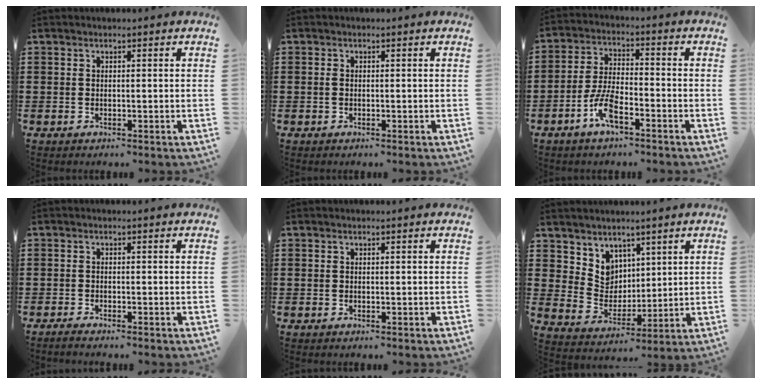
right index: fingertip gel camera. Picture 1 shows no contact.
{"total": 0.7, "force": [-0.1, 0.3, 0.6], "torque": [-0.014, 0.001, -0.003]}
{"total": 6.5, "force": [-3.7, 2.0, 5.0], "torque": [-0.122, -0.004, -0.075]}
{"total": 0.9, "force": [-0.9, -0.1, 0.2], "torque": [-0.005, -0.002, -0.017]}
{"total": 0.0}
{"total": 6.0, "force": [3.9, 4.6, 0.4], "torque": [-0.042, -0.013, 0.076]}